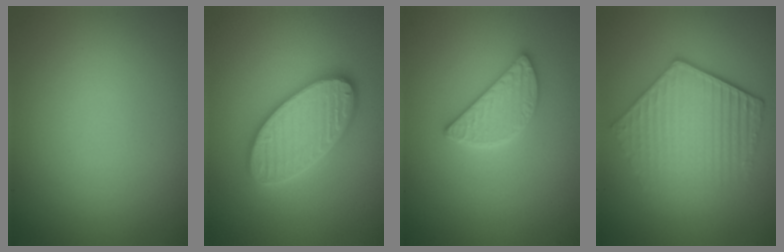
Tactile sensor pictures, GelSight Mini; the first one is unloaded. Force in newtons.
{"total": 5.8, "press": 5.8, "slide": 0.6}
{"total": 2.9, "press": 2.8, "slide": 0.9}
{"total": 6.0, "press": 4.4, "slide": 4.1}